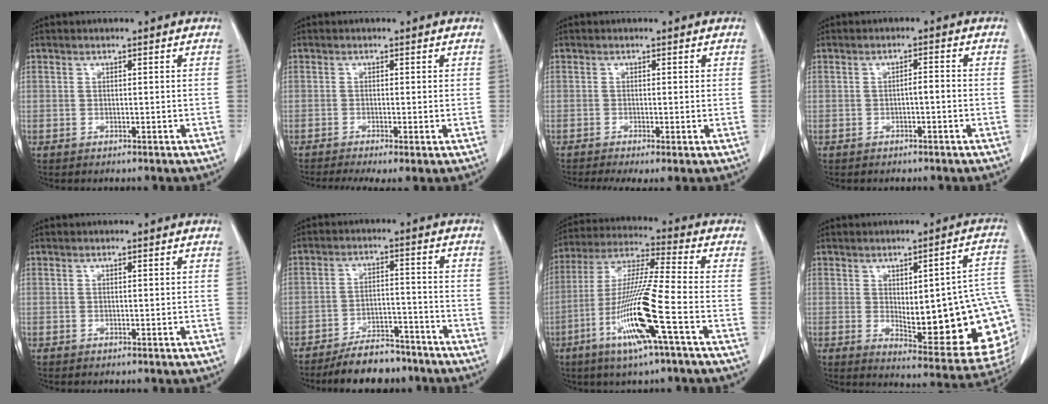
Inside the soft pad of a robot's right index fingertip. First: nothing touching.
{"total": 4.4, "force": [-2.5, 1.1, 3.5], "torque": [-0.060, -0.015, -0.044]}
{"total": 3.4, "force": [-1.7, 1.0, 2.8], "torque": [-0.047, -0.012, -0.030]}
{"total": 1.6, "force": [-0.5, 0.3, 1.5], "torque": [-0.022, 0.003, -0.008]}
{"total": 0.0}
{"total": 9.0, "force": [-7.9, 3.1, 3.1], "torque": [-0.044, 0.004, -0.127]}
{"total": 15.1, "force": [-5.9, -0.5, 14.0], "torque": [-0.286, -0.018, -0.115]}
{"total": 21.6, "force": [-0.9, 4.9, 21.0], "torque": [-0.191, 0.008, 0.010]}